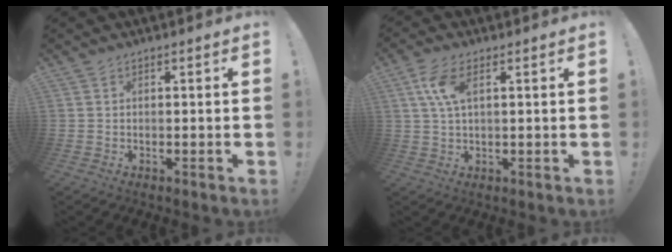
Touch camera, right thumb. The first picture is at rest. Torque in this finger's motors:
{"motor_torque": [1.41, 1.29, 0.71, -0.25, 0.03]}